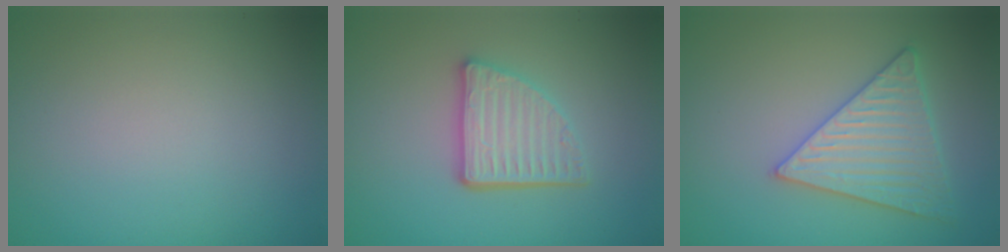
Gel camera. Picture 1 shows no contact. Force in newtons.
{"total": 4.2, "press": 3.3, "slide": 2.6}
{"total": 4.6, "press": 4.2, "slide": 1.9}